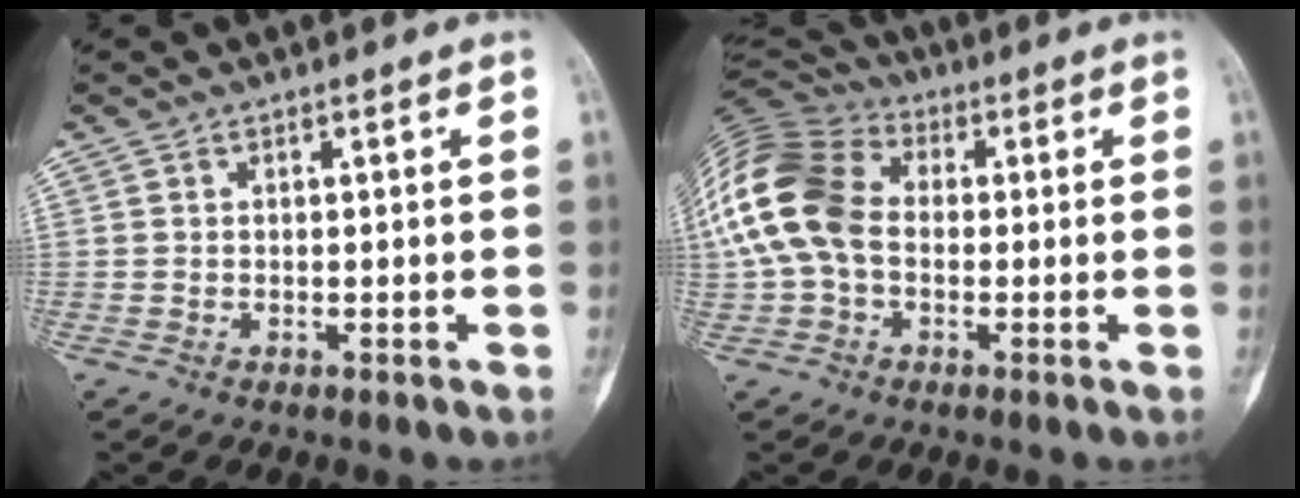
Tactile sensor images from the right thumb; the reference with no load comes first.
{"total": 17.5, "force": [0.3, 12.5, 12.2], "torque": [-0.265, 0.035, -0.004]}